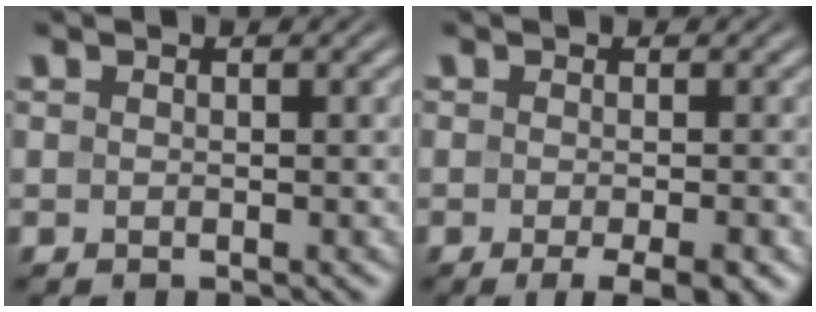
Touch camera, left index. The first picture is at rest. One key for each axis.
{"total": 4.1, "fx": -1.9, "fy": 0.9, "fz": 3.5, "tx": -0.047, "ty": -0.003, "tz": -0.026}